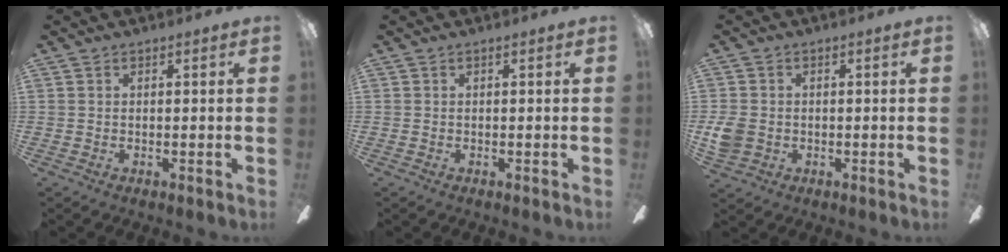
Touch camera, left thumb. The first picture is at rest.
{"total": 0.0}
{"total": 5.0, "force": [-0.6, 4.3, 2.5], "torque": [-0.055, 0.002, -0.012]}